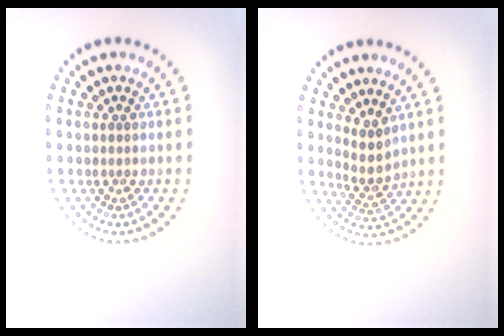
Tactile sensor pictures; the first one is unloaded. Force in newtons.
{"total": 2.3, "press": 1.7, "slide": 1.5}